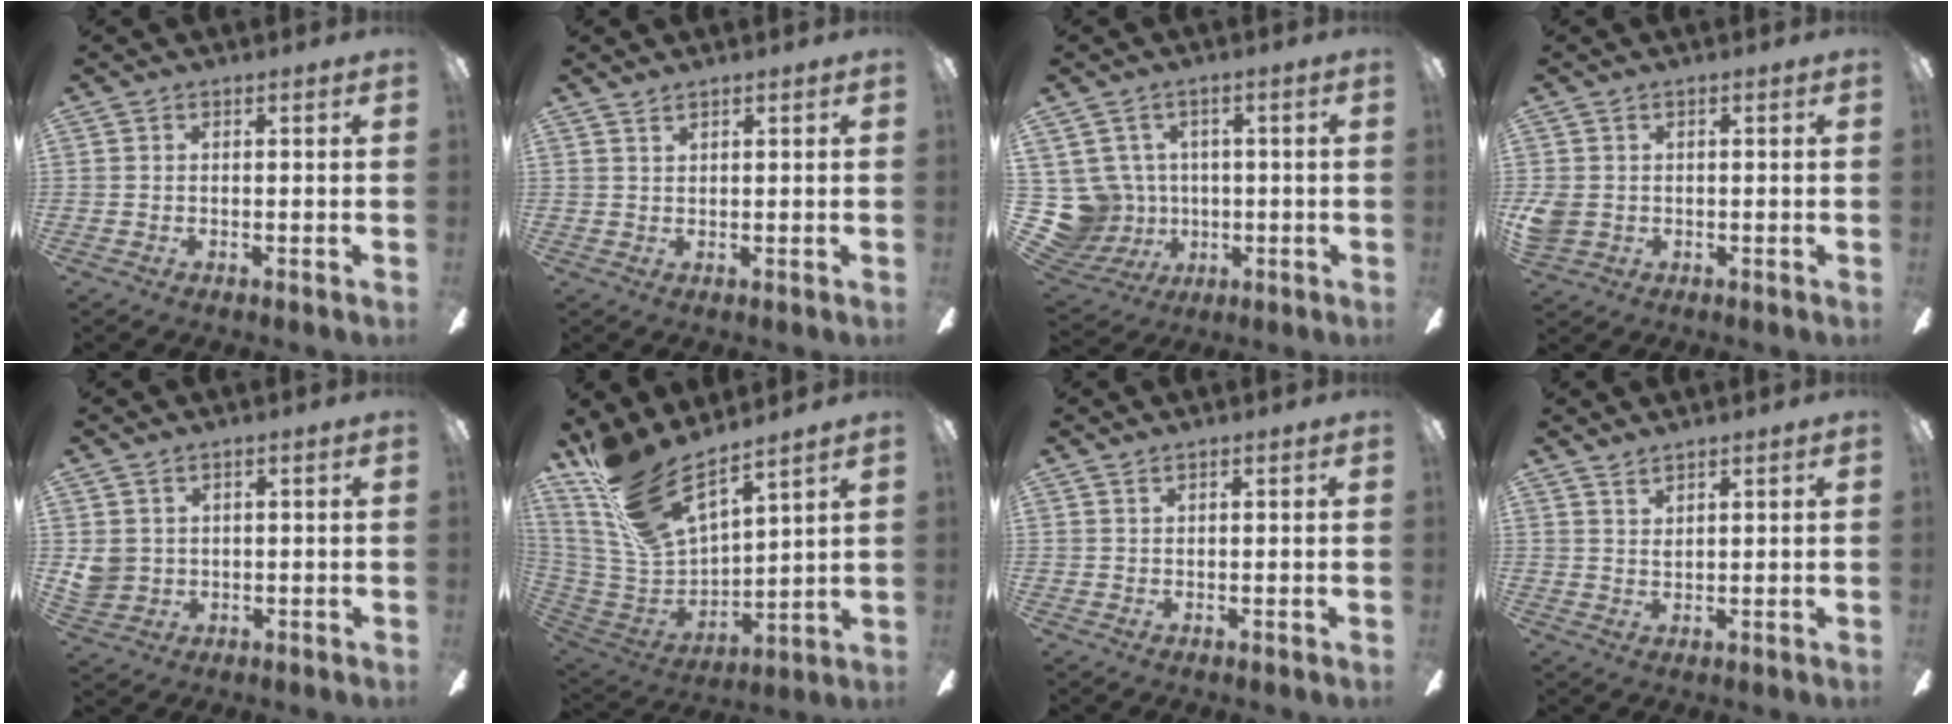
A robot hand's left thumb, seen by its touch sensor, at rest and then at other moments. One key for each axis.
{"total": 1.2, "fx": 1.1, "fy": 0.3, "fz": 0.2, "tx": -0.005, "ty": -0.001, "tz": 0.021}
{"total": 10.4, "fx": 1.1, "fy": 10.0, "fz": 2.7, "tx": -0.109, "ty": -0.005, "tz": 0.030}
{"total": 4.0, "fx": 0.1, "fy": 3.5, "fz": 2.0, "tx": -0.050, "ty": 0.004, "tz": 0.002}
{"total": 4.2, "fx": 1.4, "fy": 3.9, "fz": 1.0, "tx": -0.020, "ty": 0.006, "tz": 0.031}
{"total": 18.6, "fx": 14.8, "fy": 6.0, "fz": 9.7, "tx": -0.228, "ty": -0.114, "tz": 0.265}
{"total": 0.7, "fx": 0.6, "fy": 0.2, "fz": 0.2, "tx": -0.005, "ty": 0.001, "tz": 0.011}
{"total": 1.9, "fx": 1.9, "fy": 0.2, "fz": 0.3, "tx": -0.009, "ty": -0.005, "tz": 0.036}